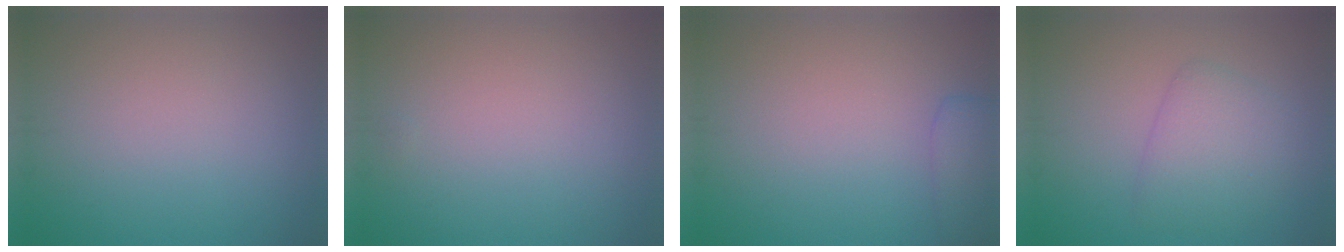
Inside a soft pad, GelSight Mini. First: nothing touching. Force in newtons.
{"total": 0.0}
{"total": 2.3, "press": 2.3, "slide": 0.2}
{"total": 3.5, "press": 3.5, "slide": 0.3}